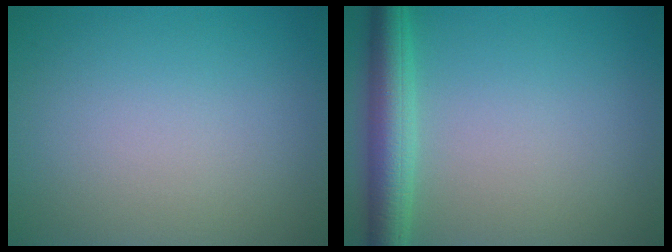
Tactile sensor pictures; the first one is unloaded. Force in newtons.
{"total": 4.4, "press": 4.4, "slide": 0.1}